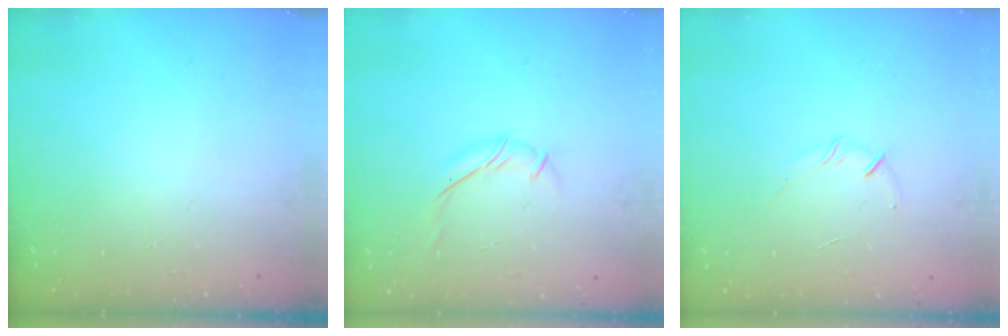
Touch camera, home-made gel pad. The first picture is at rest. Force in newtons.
{"total": 7.7, "press": 7.6, "slide": 0.8}
{"total": 3.7, "press": 3.6, "slide": 1.1}